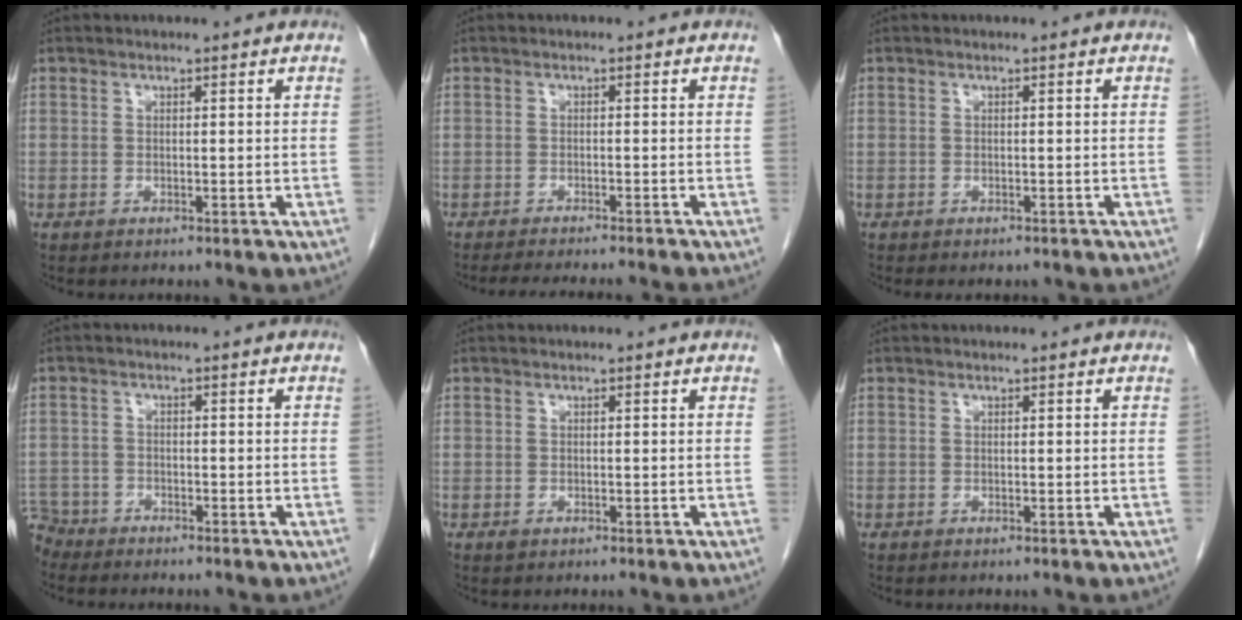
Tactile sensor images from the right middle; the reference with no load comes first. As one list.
[{"total": 9.3, "force": [-8.4, 0.1, 3.9], "torque": [-0.037, -0.018, -0.110]}, {"total": 1.4, "force": [-1.2, 0.6, 0.4], "torque": [-0.008, -0.002, -0.016]}, {"total": 4.2, "force": [-3.9, 1.3, -0.5], "torque": [0.014, -0.006, -0.075]}, {"total": 0.6, "force": [-0.3, 0.3, 0.4], "torque": [-0.010, -0.002, -0.002]}, {"total": 0.0}]